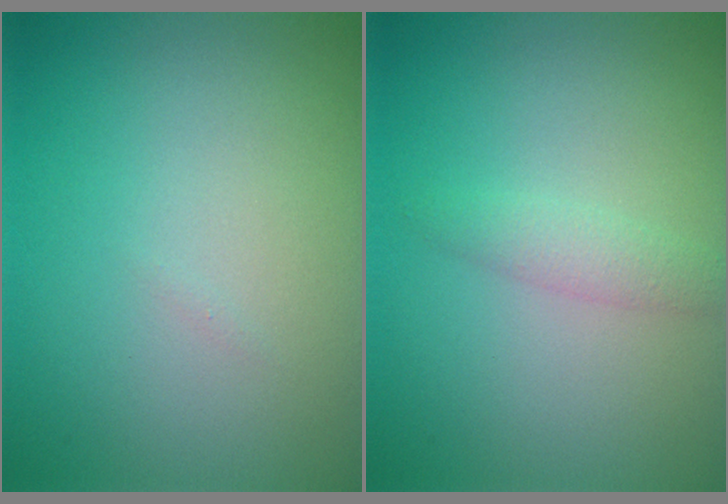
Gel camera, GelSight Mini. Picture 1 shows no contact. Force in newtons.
{"total": 1.5, "press": 1.5, "slide": 0.0}